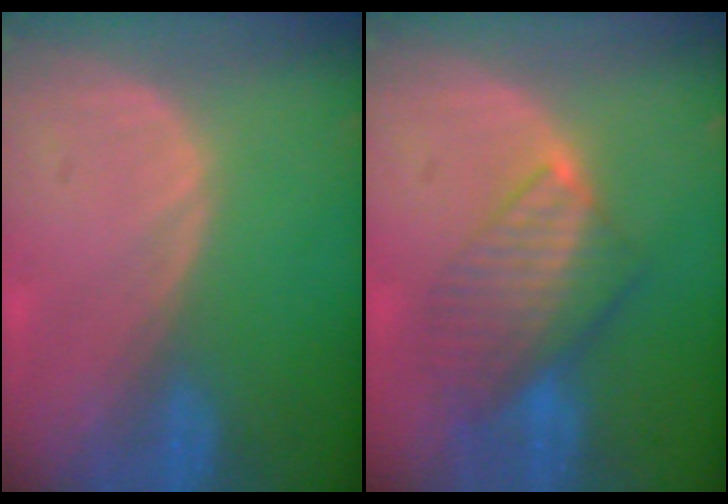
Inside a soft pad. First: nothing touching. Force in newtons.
{"total": 8.4, "press": 7.2, "slide": 4.2}